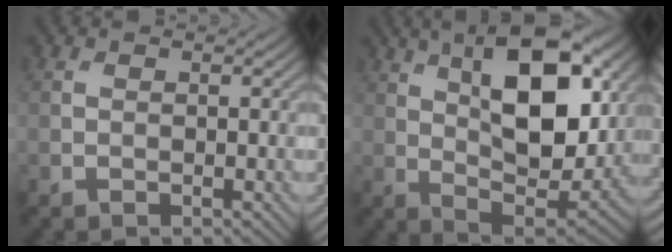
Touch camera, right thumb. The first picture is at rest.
{"total": 15.4, "force": [5.6, 7.0, 12.5], "torque": [-0.204, 0.001, 0.086]}